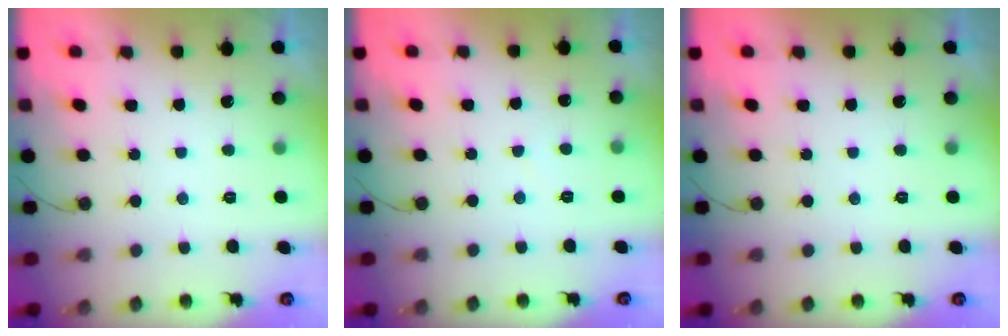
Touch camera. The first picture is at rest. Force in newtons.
{"total": 2.9, "press": 2.9, "slide": 0.2}
{"total": 0.0}